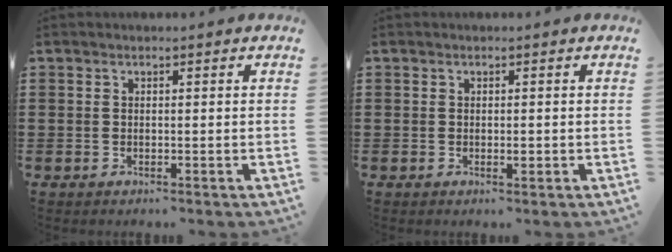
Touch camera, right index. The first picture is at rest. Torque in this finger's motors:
{"motor_torque": [0.58, -0.06, 0.00, 0.03]}